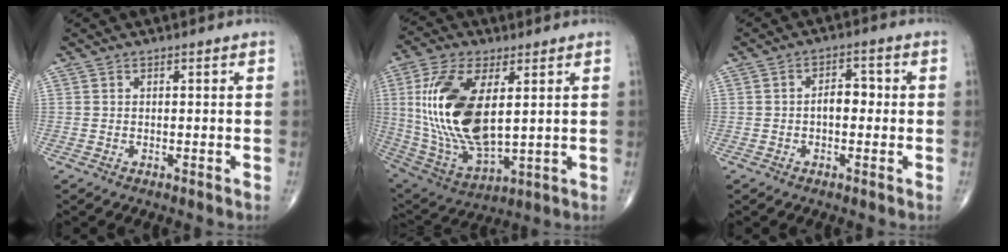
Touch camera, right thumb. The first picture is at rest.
{"total": 20.9, "force": [3.5, 9.9, 18.0], "torque": [-0.367, -0.022, 0.076]}
{"total": 4.1, "force": [-0.3, 2.5, 3.2], "torque": [-0.035, 0.015, -0.011]}